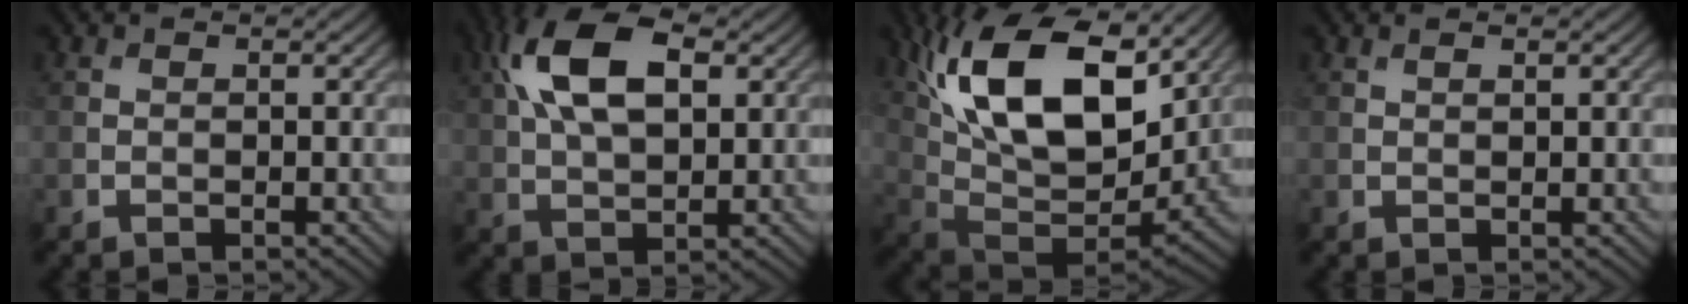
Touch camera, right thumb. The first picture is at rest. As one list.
[{"total": 11.5, "force": [3.8, 5.9, 9.1], "torque": [-0.193, 0.020, 0.064]}, {"total": 18.2, "force": [8.0, 9.0, 13.6], "torque": [-0.267, 0.028, 0.132]}, {"total": 0.7, "force": [0.6, 0.1, 0.4], "torque": [-0.009, 0.002, 0.011]}]